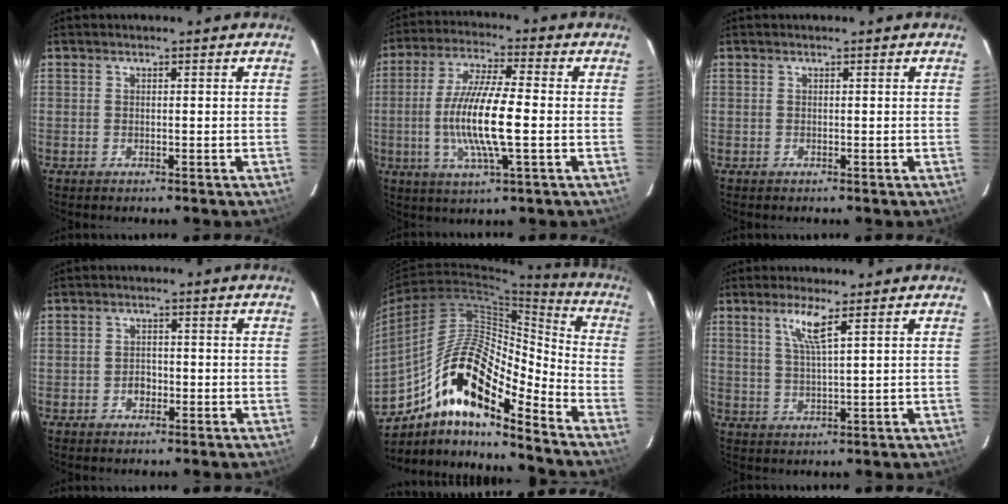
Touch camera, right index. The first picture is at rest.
{"total": 13.4, "force": [-2.0, 1.9, 13.1], "torque": [-0.259, -0.005, -0.040]}
{"total": 0.0}
{"total": 2.2, "force": [-1.0, 1.7, 0.9], "torque": [-0.017, 0.007, -0.014]}
{"total": 17.8, "force": [-11.0, 4.9, 13.2], "torque": [-0.226, 0.007, -0.209]}
{"total": 4.7, "force": [2.6, -0.2, 3.9], "torque": [-0.079, -0.003, 0.052]}